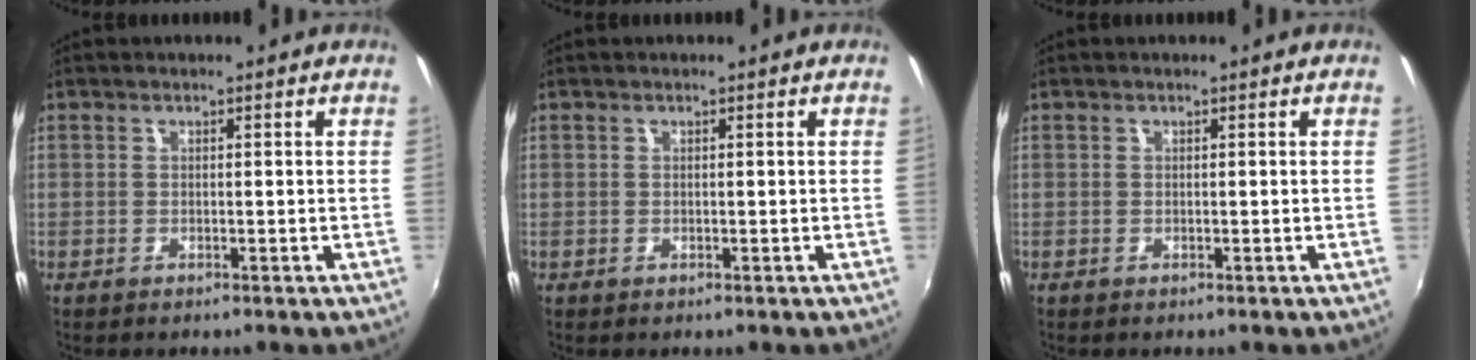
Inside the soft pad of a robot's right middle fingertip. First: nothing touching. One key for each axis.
{"total": 0.0}
{"total": 0.0}